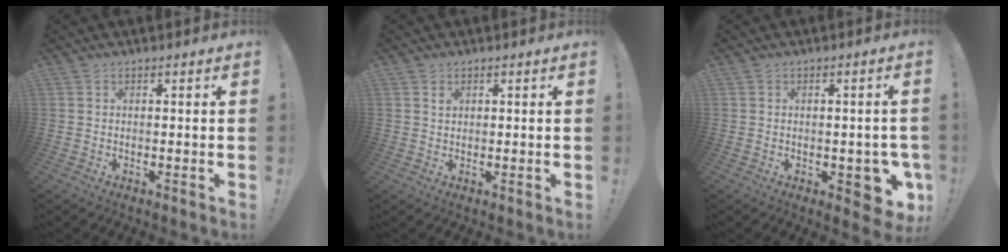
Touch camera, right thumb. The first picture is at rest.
{"total": 1.2, "force": [0.7, 0.9, 0.2], "torque": [0.008, -0.005, 0.011]}
{"total": 7.6, "force": [-2.6, 4.3, 5.7], "torque": [-0.061, 0.014, -0.032]}